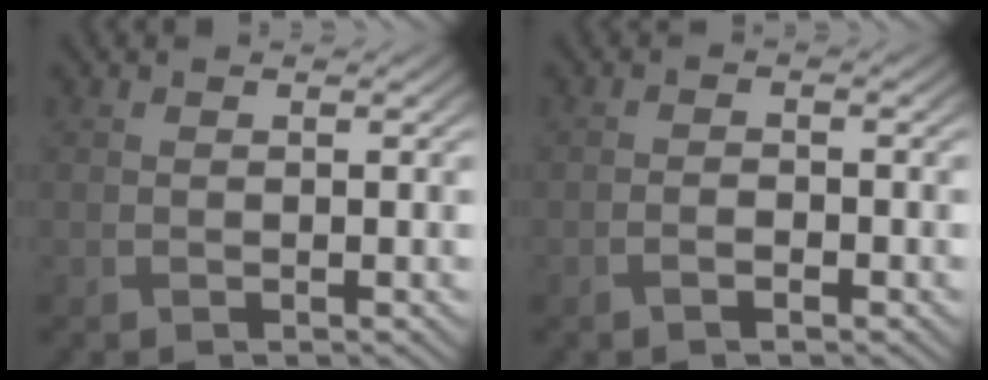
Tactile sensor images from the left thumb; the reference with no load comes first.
{"total": 1.4, "force": [-0.9, 0.4, 1.1], "torque": [-0.022, 0.000, -0.017]}